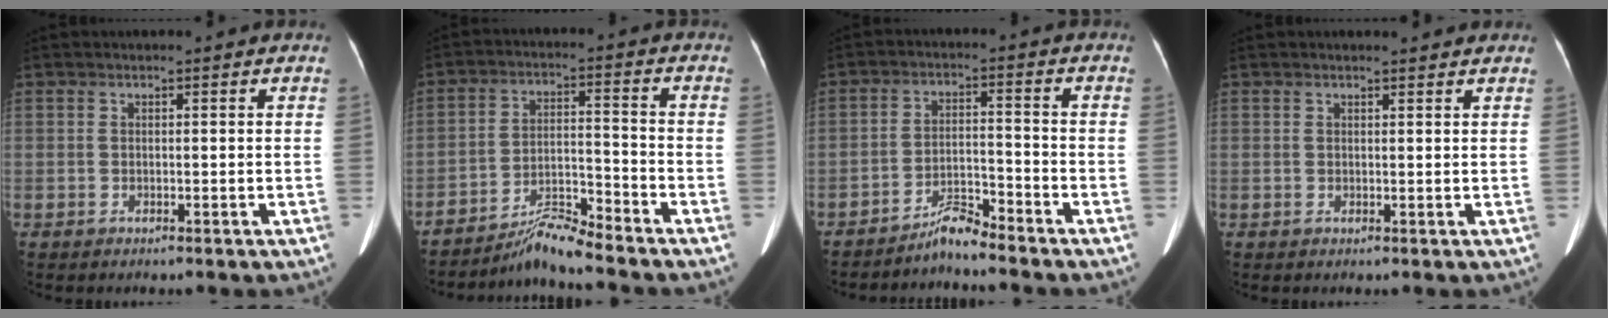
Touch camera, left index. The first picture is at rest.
{"total": 6.6, "force": [-6.3, -0.9, 1.6], "torque": [-0.032, -0.004, -0.112]}
{"total": 4.4, "force": [-4.2, -0.3, 0.9], "torque": [-0.015, -0.011, -0.079]}
{"total": 1.9, "force": [1.8, 0.2, 0.4], "torque": [-0.010, 0.002, 0.020]}